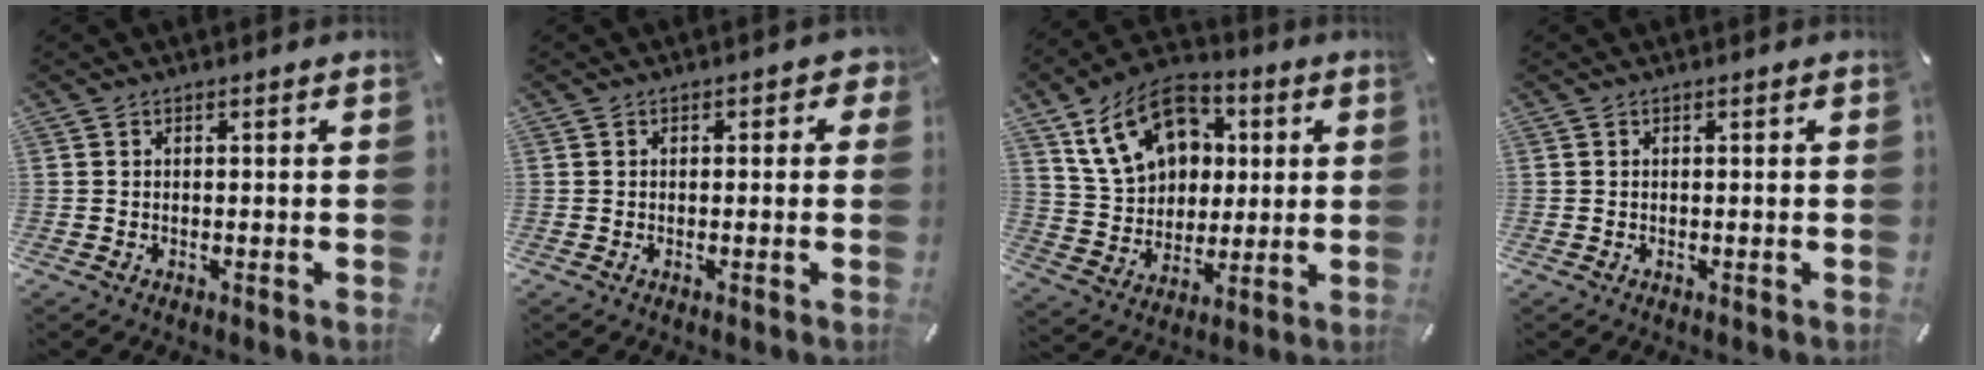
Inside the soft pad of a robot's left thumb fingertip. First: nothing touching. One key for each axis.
{"total": 1.7, "fx": -0.1, "fy": 1.4, "fz": 1.0, "tx": -0.004, "ty": 0.000, "tz": -0.007}
{"total": 17.6, "fx": 6.5, "fy": 13.5, "fz": 9.2, "tx": -0.160, "ty": -0.011, "tz": 0.127}
{"total": 0.0}